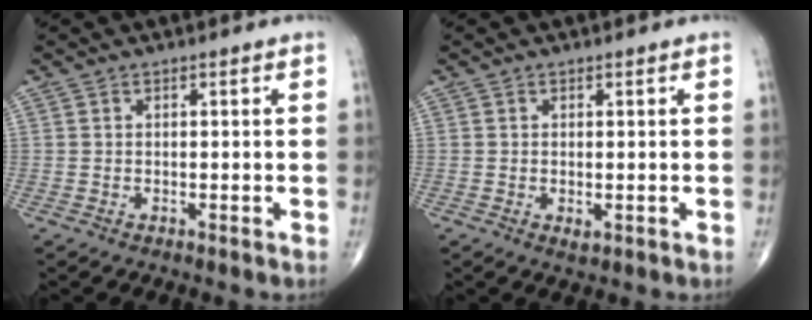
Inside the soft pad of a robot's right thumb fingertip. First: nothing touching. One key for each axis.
{"total": 1.2, "fx": -0.2, "fy": 0.6, "fz": 1.0, "tx": -0.014, "ty": -0.003, "tz": 0.001}